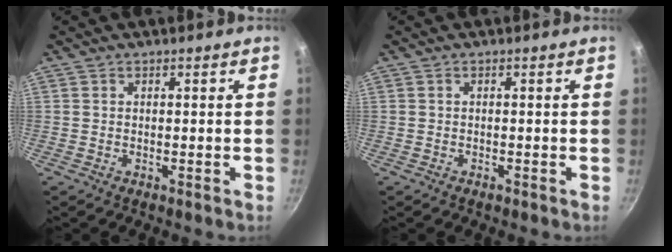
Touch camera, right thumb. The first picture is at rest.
{"total": 0.5, "force": [-0.4, 0.2, 0.1], "torque": [-0.004, 0.002, -0.006]}